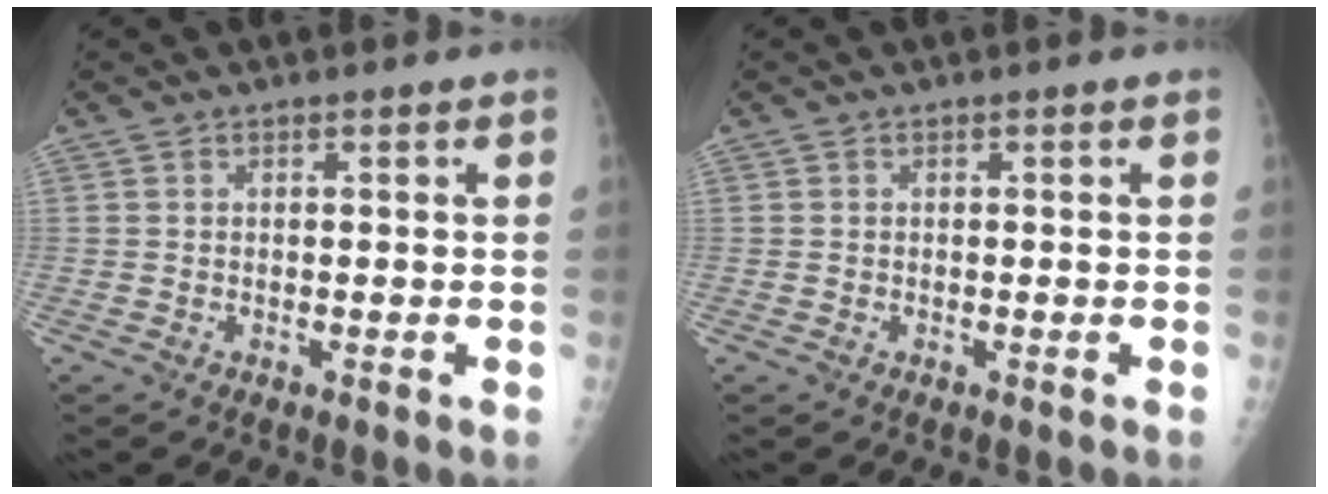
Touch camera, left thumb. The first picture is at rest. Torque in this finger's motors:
{"motor_torque": [0.00, 0.00, -0.05, -0.05, 0.00]}